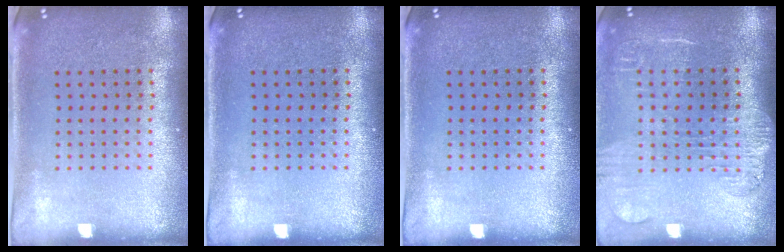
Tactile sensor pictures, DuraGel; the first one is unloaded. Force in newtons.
{"total": 0.0}
{"total": 0.0}
{"total": 1.8, "press": 1.5, "slide": 1.0}